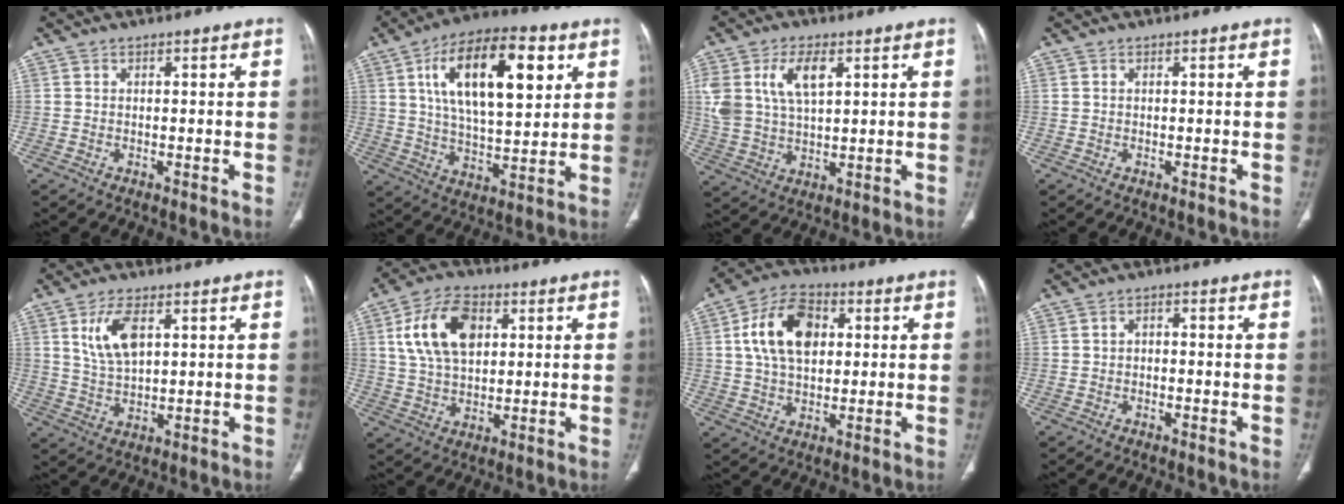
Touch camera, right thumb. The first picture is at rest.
{"total": 20.7, "force": [7.3, 9.0, 17.1], "torque": [-0.259, -0.013, 0.120]}
{"total": 10.9, "force": [4.1, 5.7, 8.3], "torque": [-0.170, -0.003, 0.086]}
{"total": 0.0}
{"total": 8.0, "force": [3.1, 3.8, 6.4], "torque": [-0.121, -0.010, 0.067]}
{"total": 13.4, "force": [4.0, 8.2, 9.8], "torque": [-0.168, 0.001, 0.075]}
{"total": 13.5, "force": [3.0, 8.6, 10.0], "torque": [-0.161, 0.010, 0.048]}
{"total": 1.3, "force": [-0.3, 1.0, 0.9], "torque": [-0.010, 0.009, -0.008]}